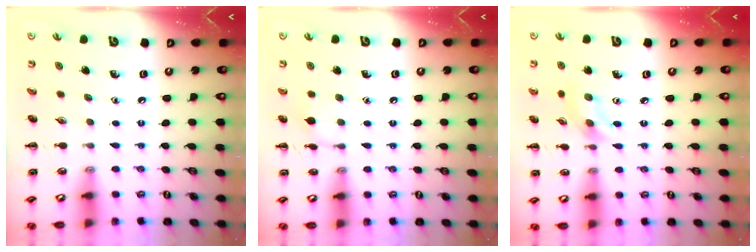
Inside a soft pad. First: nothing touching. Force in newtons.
{"total": 6.2, "press": 5.9, "slide": 1.8}
{"total": 2.6, "press": 2.6, "slide": 0.6}